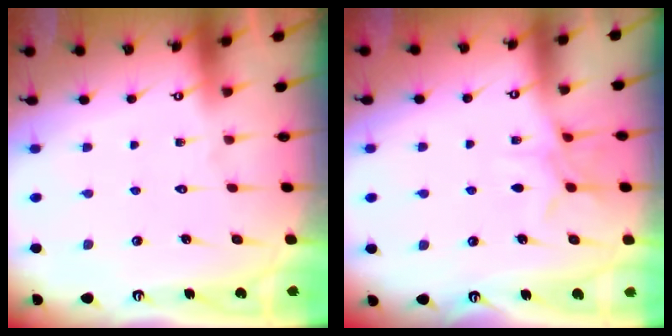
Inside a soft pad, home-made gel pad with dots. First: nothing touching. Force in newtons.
{"total": 6.5, "press": 6.4, "slide": 0.6}